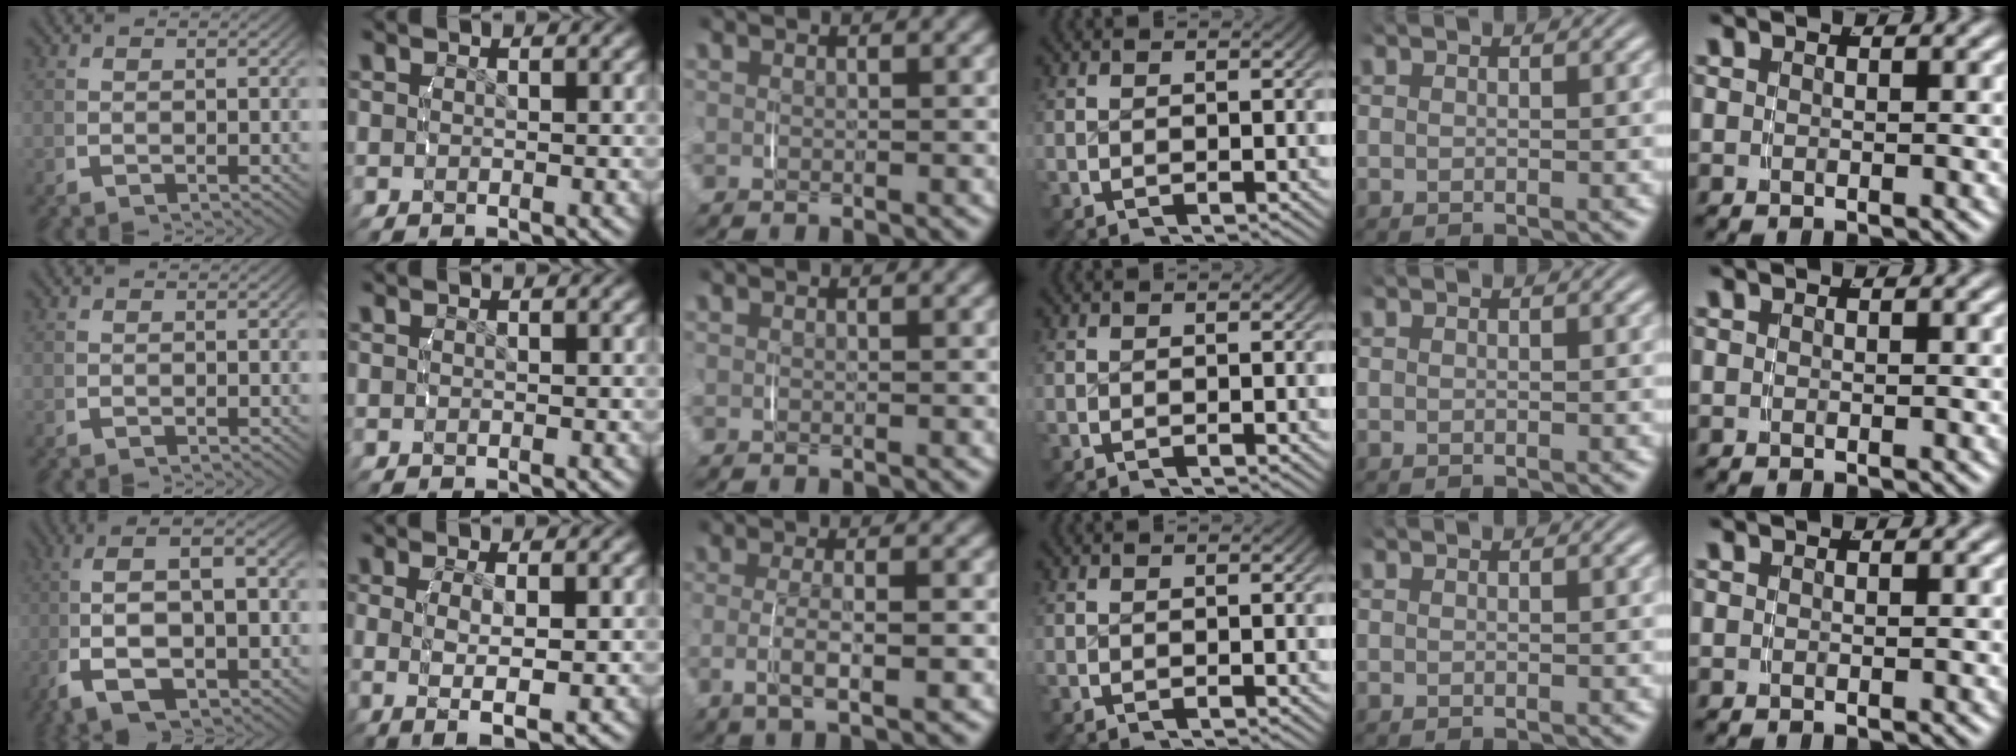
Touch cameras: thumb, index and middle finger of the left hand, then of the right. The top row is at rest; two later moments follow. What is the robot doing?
{"motion": "lift_and_place", "object": "scarf"}